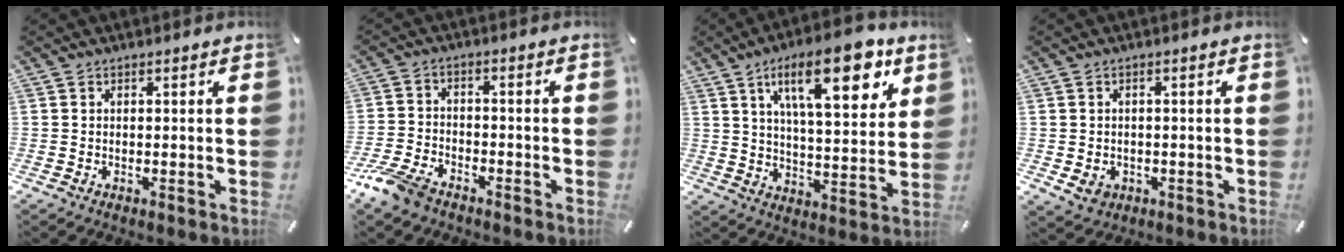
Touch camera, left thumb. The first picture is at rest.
{"total": 7.7, "force": [-6.0, 3.5, 3.2], "torque": [-0.078, 0.023, -0.118]}
{"total": 18.9, "force": [9.6, 7.2, 14.7], "torque": [-0.216, -0.031, 0.145]}
{"total": 3.3, "force": [-1.1, 2.9, 1.1], "torque": [-0.017, 0.000, -0.021]}